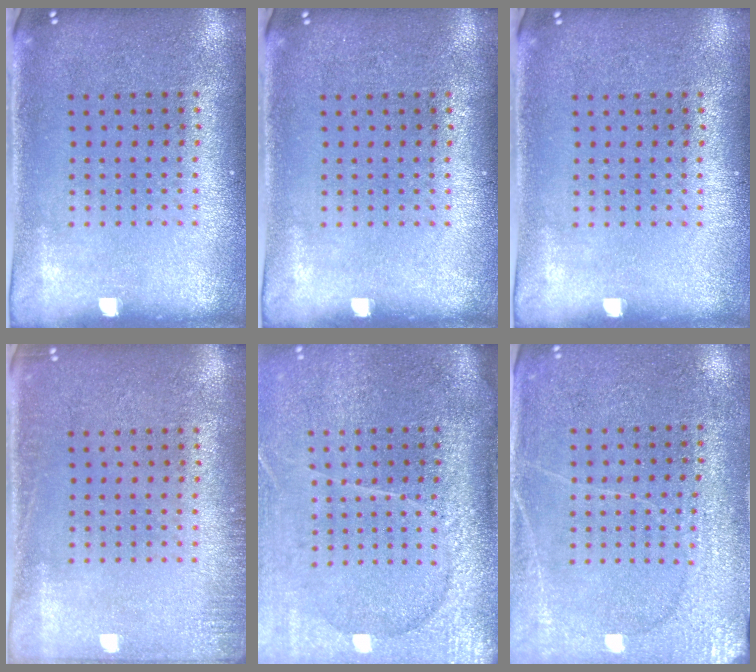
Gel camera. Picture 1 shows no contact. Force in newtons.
{"total": 0.0}
{"total": 0.0}
{"total": 1.3, "press": 1.3, "slide": 0.3}
{"total": 4.2, "press": 3.4, "slide": 2.4}
{"total": 2.8, "press": 2.7, "slide": 0.7}